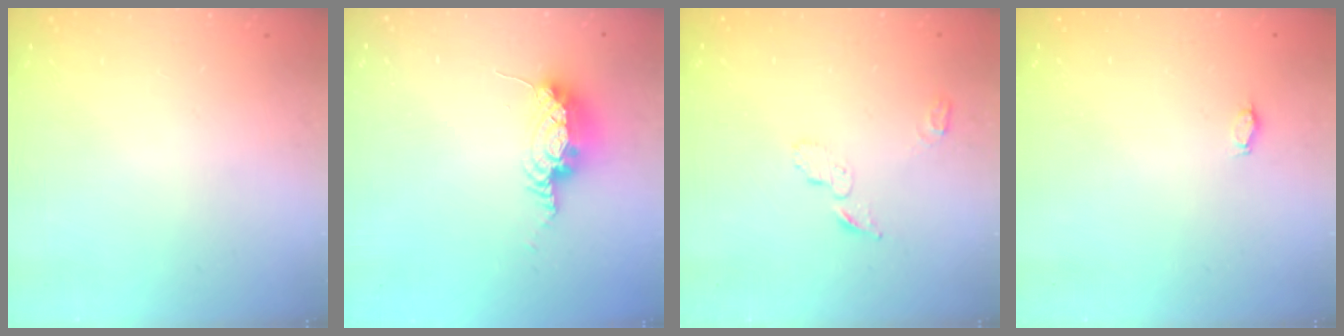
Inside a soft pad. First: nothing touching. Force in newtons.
{"total": 12.1, "press": 9.4, "slide": 7.5}
{"total": 5.5, "press": 5.5, "slide": 0.5}
{"total": 2.7, "press": 2.4, "slide": 1.1}